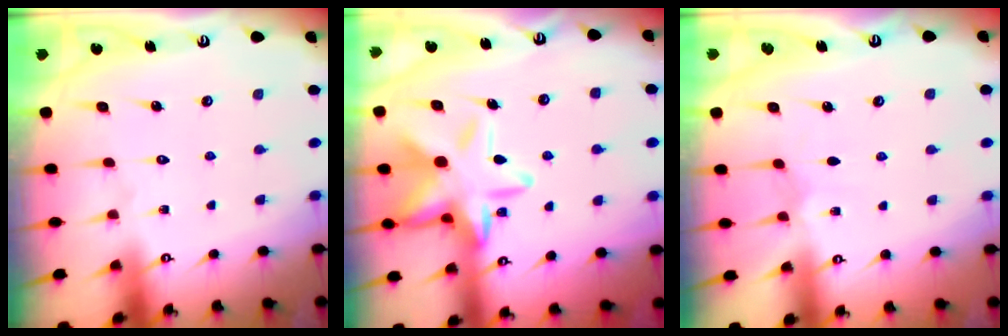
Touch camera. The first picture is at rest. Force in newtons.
{"total": 15.8, "press": 15.8, "slide": 1.1}
{"total": 0.5, "press": 0.5, "slide": 0.2}